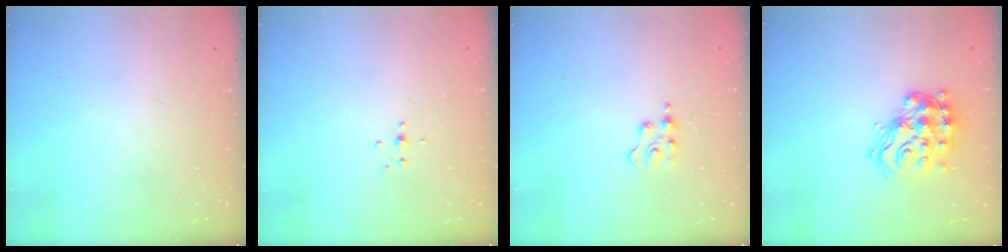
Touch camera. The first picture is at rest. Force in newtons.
{"total": 3.6, "press": 3.5, "slide": 0.6}
{"total": 3.0, "press": 3.0, "slide": 0.5}
{"total": 20.8, "press": 20.8, "slide": 1.4}